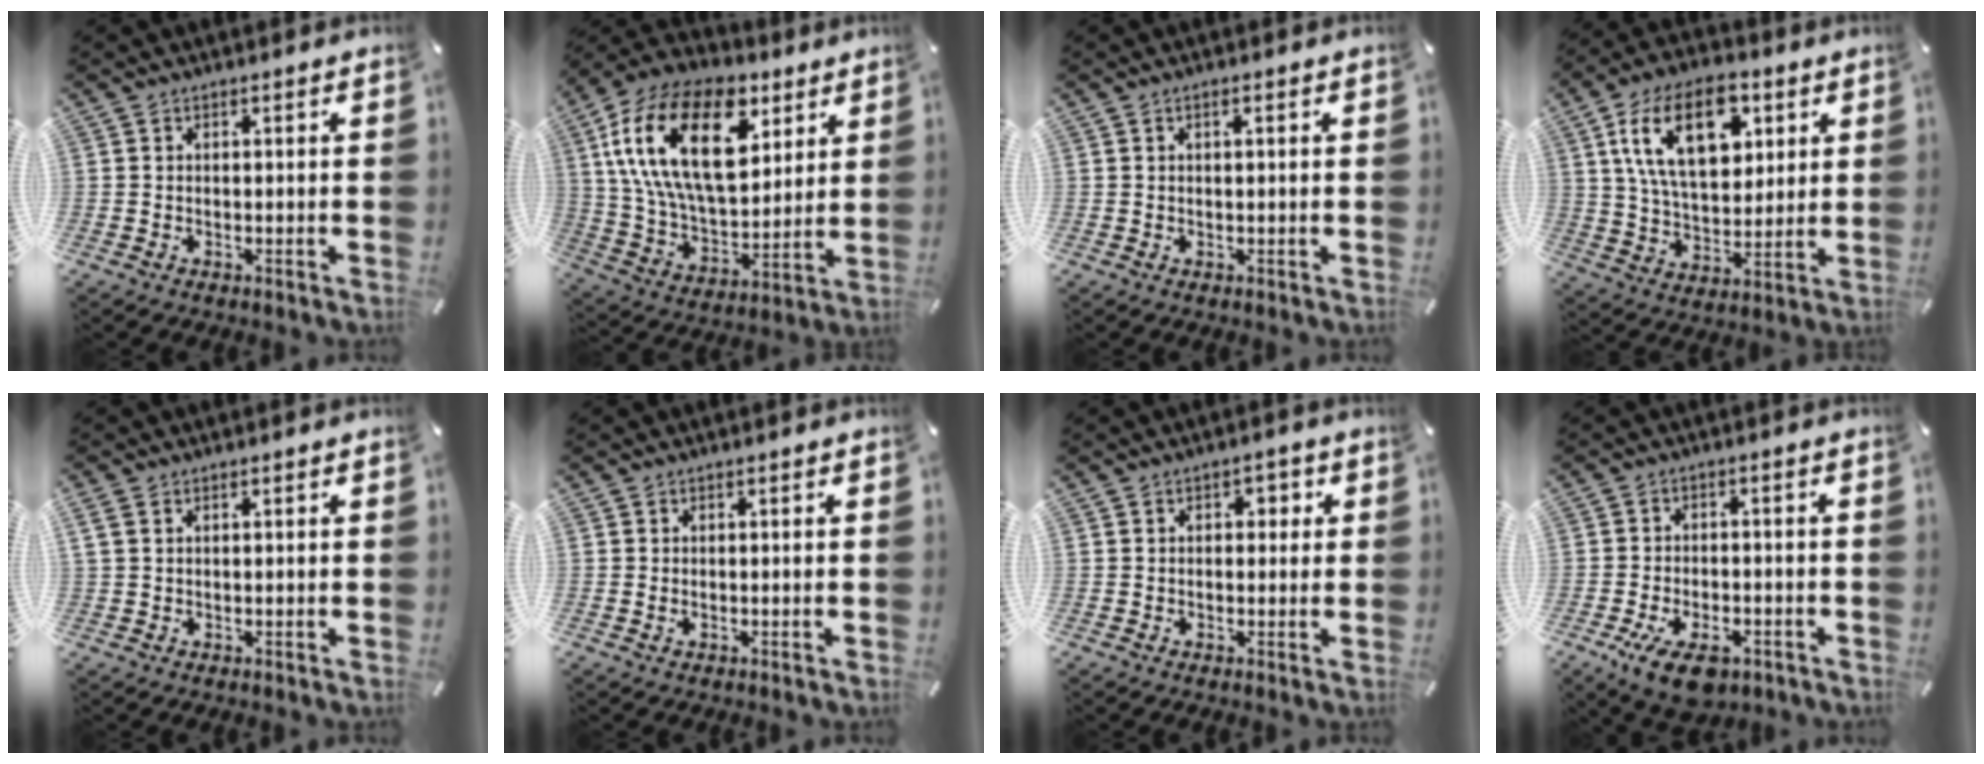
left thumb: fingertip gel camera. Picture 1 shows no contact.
{"total": 24.3, "force": [9.9, 14.3, 17.0], "torque": [-0.340, -0.032, 0.166]}
{"total": 0.8, "force": [0.2, 0.0, 0.8], "torque": [-0.015, 0.001, 0.004]}
{"total": 18.4, "force": [7.1, 10.9, 13.0], "torque": [-0.243, -0.001, 0.121]}
{"total": 1.5, "force": [0.7, 0.9, 0.9], "torque": [-0.021, 0.002, 0.012]}
{"total": 0.7, "force": [0.0, 0.3, 0.6], "torque": [-0.005, -0.002, -0.002]}
{"total": 2.4, "force": [0.3, 1.8, 1.5], "torque": [-0.007, 0.000, -0.004]}
{"total": 7.9, "force": [-4.1, 4.4, 5.2], "torque": [-0.102, 0.015, -0.070]}